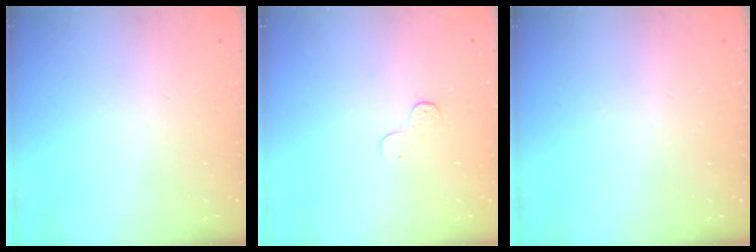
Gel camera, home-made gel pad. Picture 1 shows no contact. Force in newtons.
{"total": 3.9, "press": 3.9, "slide": 0.4}
{"total": 0.0}